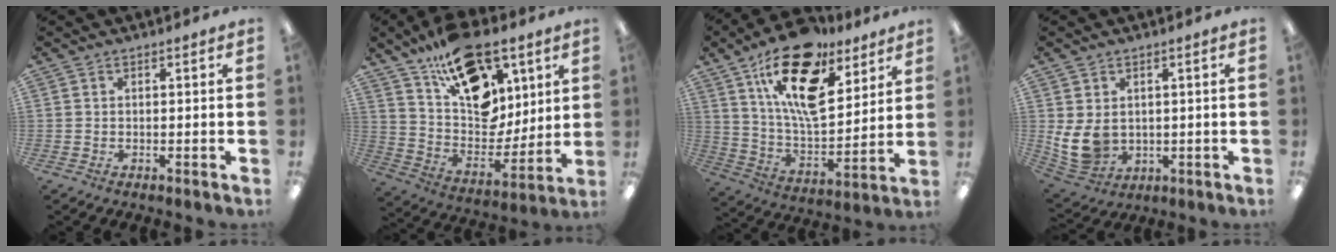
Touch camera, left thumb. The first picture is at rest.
{"total": 21.4, "force": [12.3, 12.9, 11.8], "torque": [-0.181, -0.075, 0.225]}
{"total": 21.8, "force": [13.0, 10.2, 14.2], "torque": [-0.247, -0.065, 0.226]}
{"total": 8.4, "force": [1.2, 6.4, 5.2], "torque": [-0.126, -0.007, 0.026]}